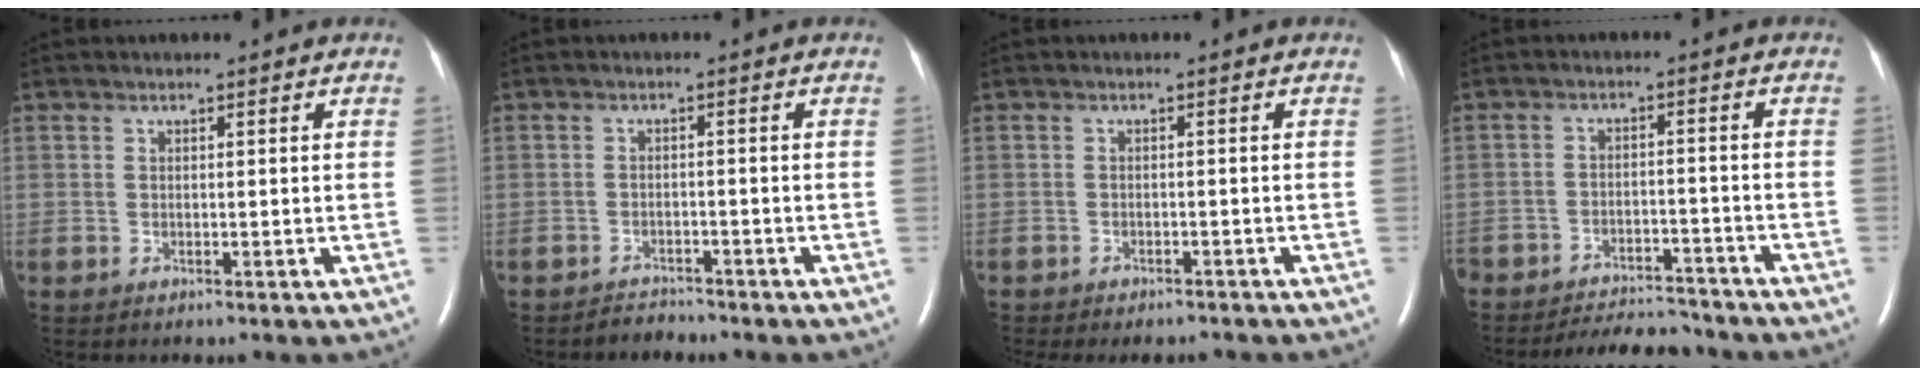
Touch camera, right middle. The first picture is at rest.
{"total": 1.9, "force": [-1.7, 0.3, -0.6], "torque": [0.008, -0.006, -0.028]}
{"total": 7.9, "force": [-7.1, 2.3, 2.6], "torque": [-0.034, -0.005, -0.086]}
{"total": 9.7, "force": [-9.3, 1.9, 1.7], "torque": [-0.022, -0.006, -0.134]}